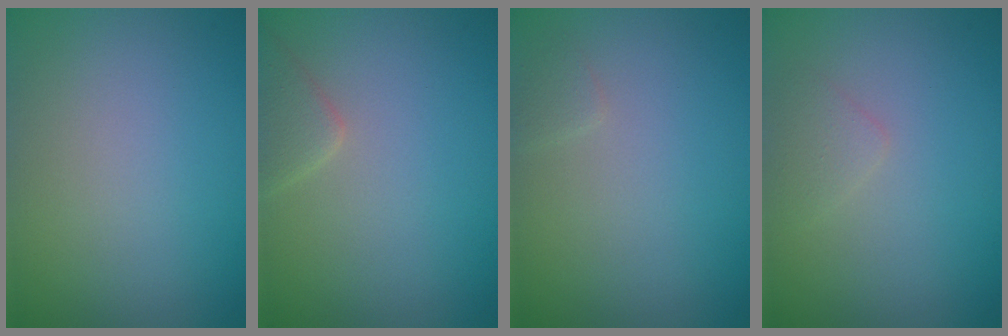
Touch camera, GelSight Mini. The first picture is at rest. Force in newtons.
{"total": 1.9, "press": 1.9, "slide": 0.2}
{"total": 0.7, "press": 0.7, "slide": 0.0}
{"total": 1.1, "press": 1.1, "slide": 0.0}